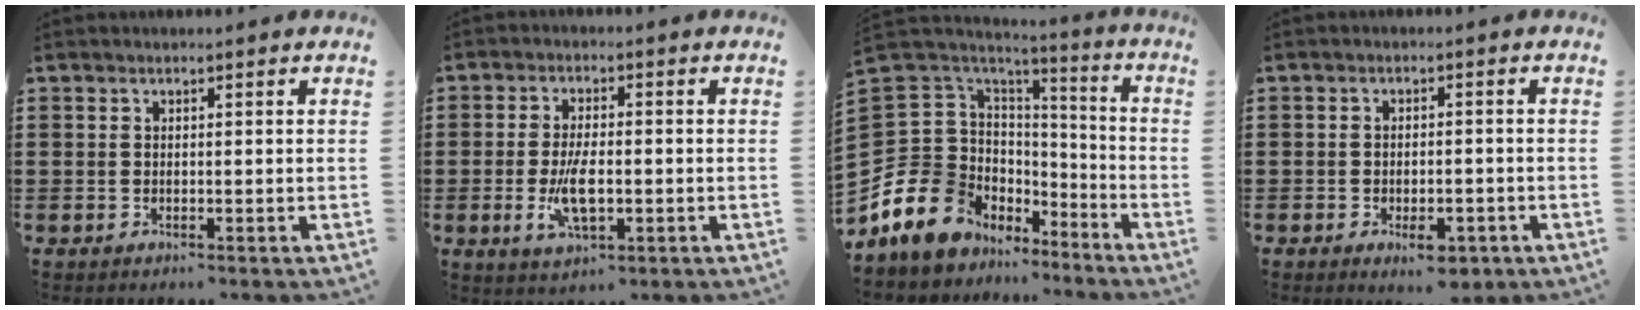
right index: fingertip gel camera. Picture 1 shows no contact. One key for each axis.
{"total": 6.4, "fx": -1.3, "fy": 2.5, "fz": 5.8, "tx": -0.128, "ty": -0.009, "tz": -0.026}
{"total": 12.1, "fx": -7.1, "fy": 9.5, "fz": 2.1, "tx": -0.102, "ty": -0.003, "tz": -0.137}
{"total": 4.0, "fx": -2.4, "fy": 1.7, "fz": 2.8, "tx": -0.045, "ty": 0.006, "tz": -0.042}